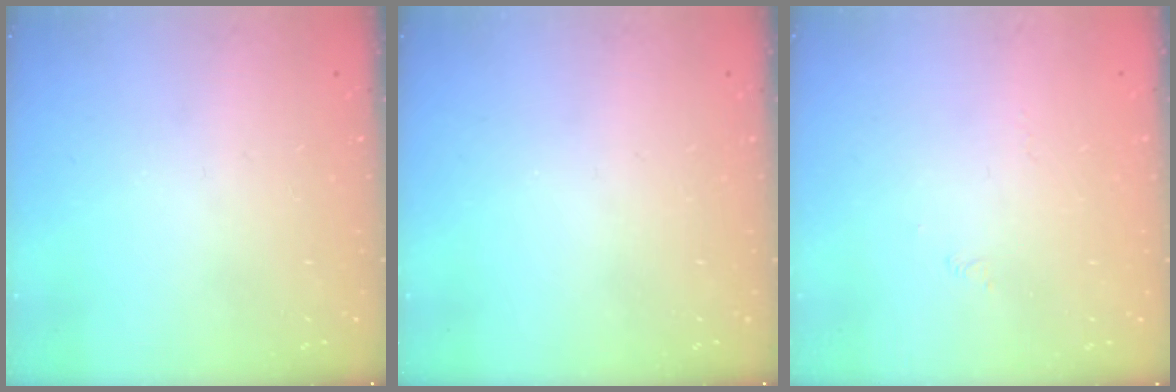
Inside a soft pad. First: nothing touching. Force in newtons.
{"total": 0.0}
{"total": 1.7, "press": 1.6, "slide": 0.4}